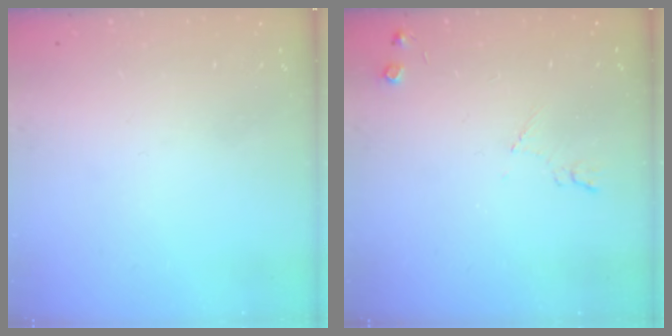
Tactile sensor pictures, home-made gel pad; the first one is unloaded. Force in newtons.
{"total": 5.3, "press": 5.2, "slide": 1.1}